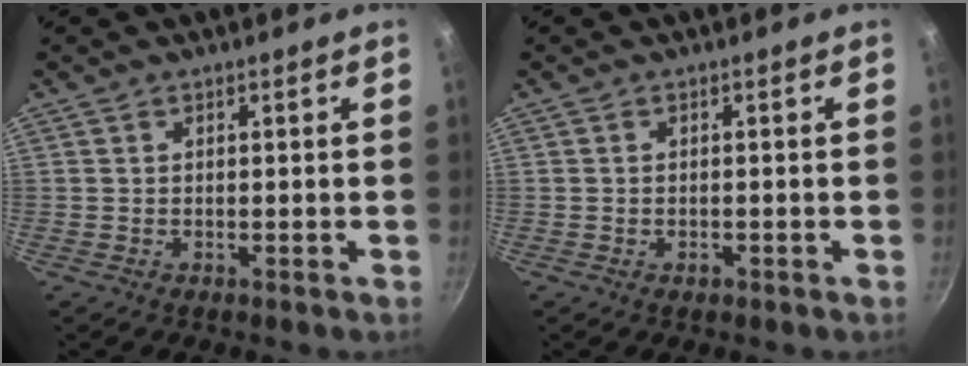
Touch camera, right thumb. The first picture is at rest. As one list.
[{"total": 1.1, "force": [-0.5, 0.7, 0.7], "torque": [-0.010, 0.002, -0.009]}]